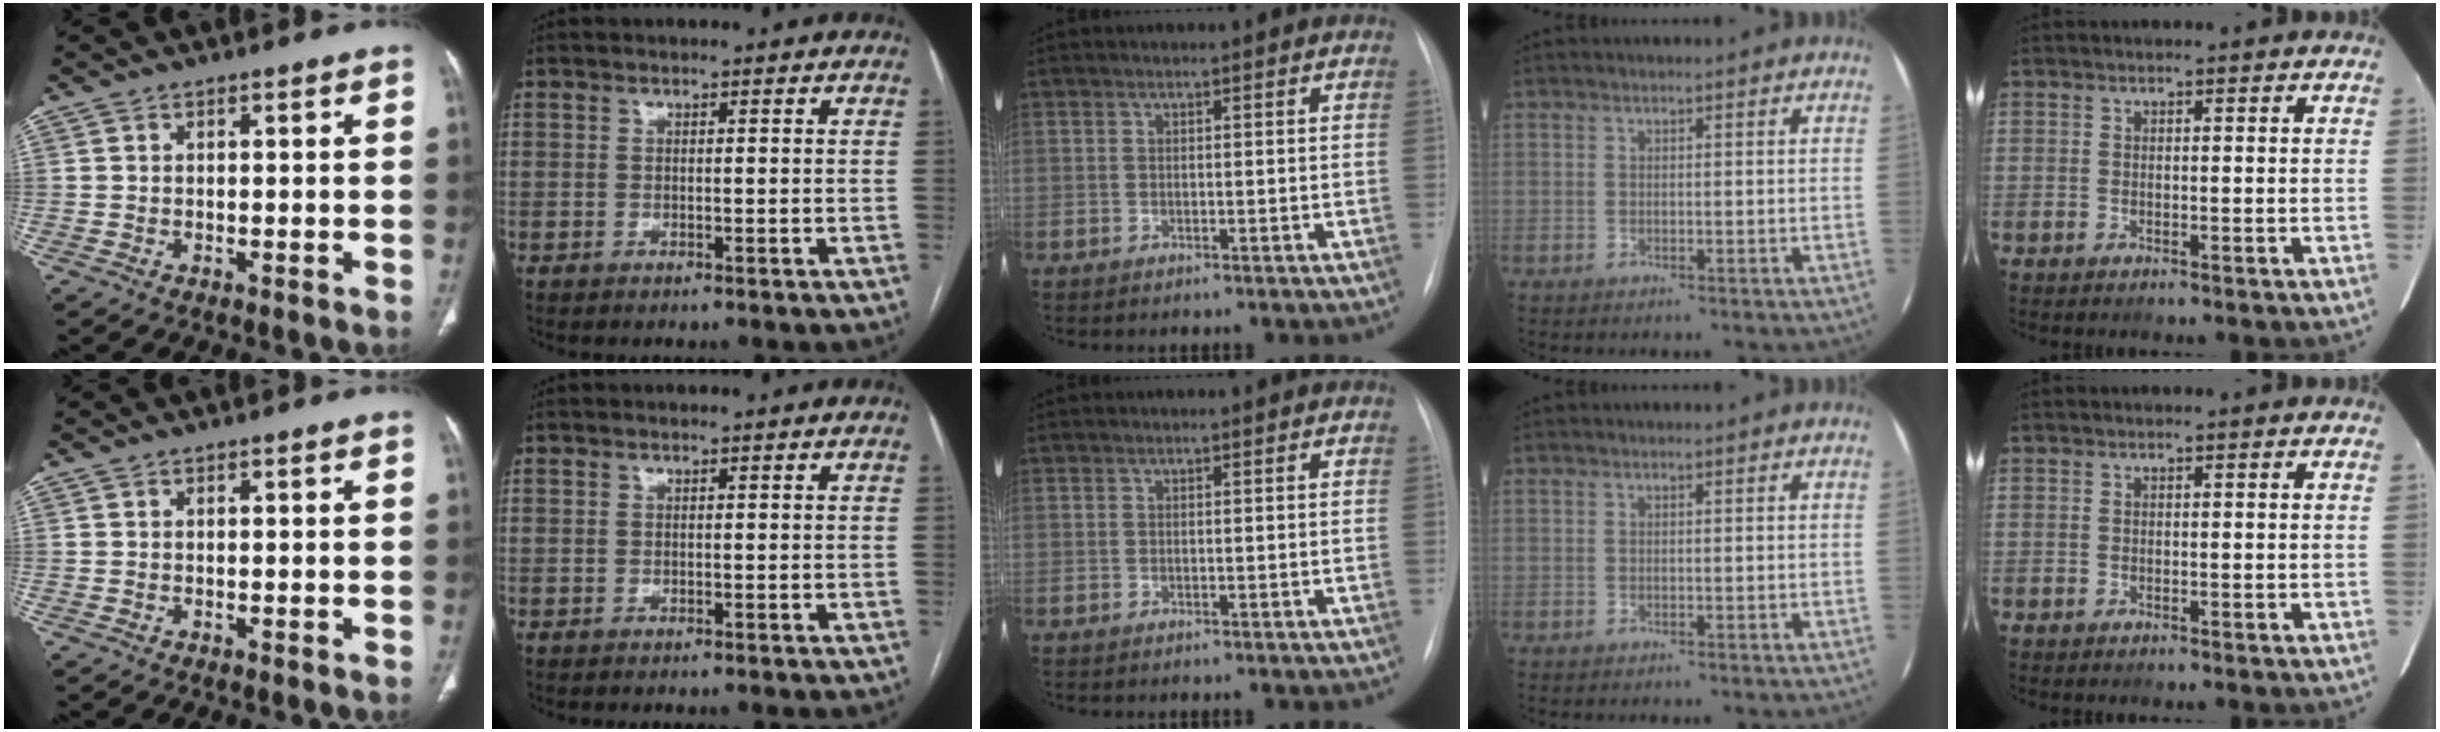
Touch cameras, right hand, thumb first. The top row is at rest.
{}